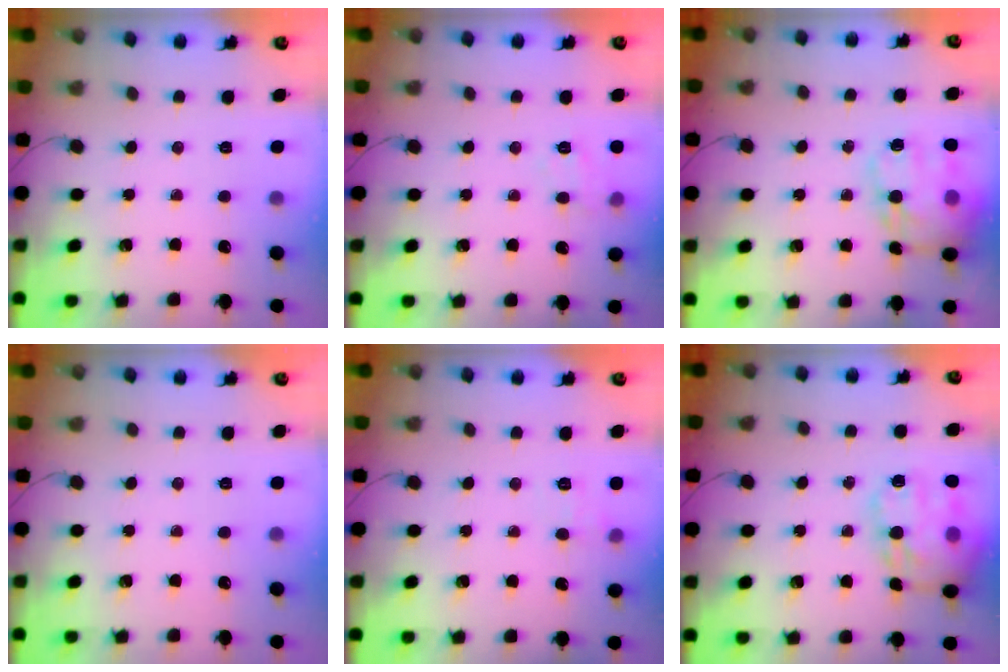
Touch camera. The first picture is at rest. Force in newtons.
{"total": 7.8, "press": 7.8, "slide": 0.9}
{"total": 17.7, "press": 17.4, "slide": 3.3}
{"total": 0.0}
{"total": 6.2, "press": 6.0, "slide": 1.5}
{"total": 18.8, "press": 18.7, "slide": 1.5}